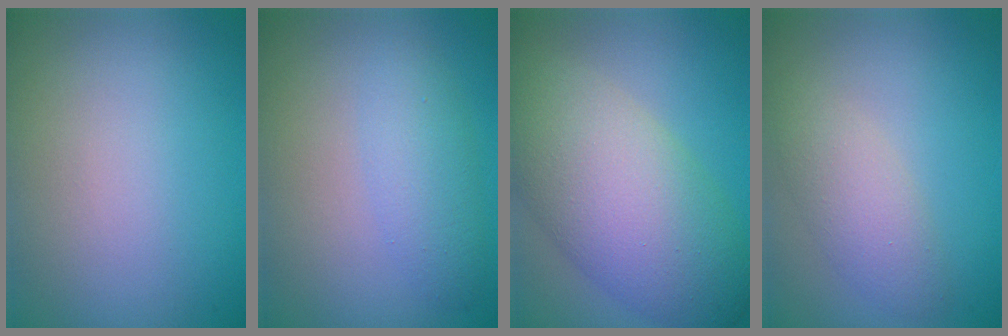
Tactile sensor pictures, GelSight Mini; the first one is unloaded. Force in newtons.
{"total": 2.6, "press": 2.6, "slide": 0.1}
{"total": 9.9, "press": 9.9, "slide": 0.6}
{"total": 2.8, "press": 2.8, "slide": 0.1}